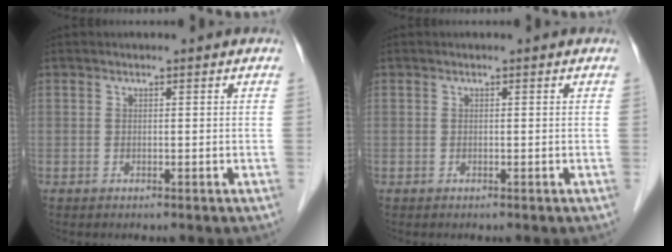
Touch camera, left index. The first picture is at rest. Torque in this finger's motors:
{"motor_torque": [0.00, 0.01, 0.00, 0.00]}